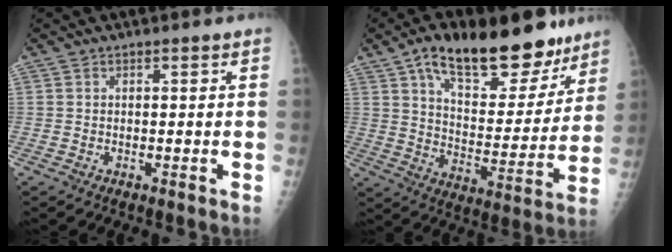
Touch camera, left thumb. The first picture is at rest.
{"total": 23.3, "force": [15.3, 10.5, 14.1], "torque": [-0.168, -0.055, 0.238]}